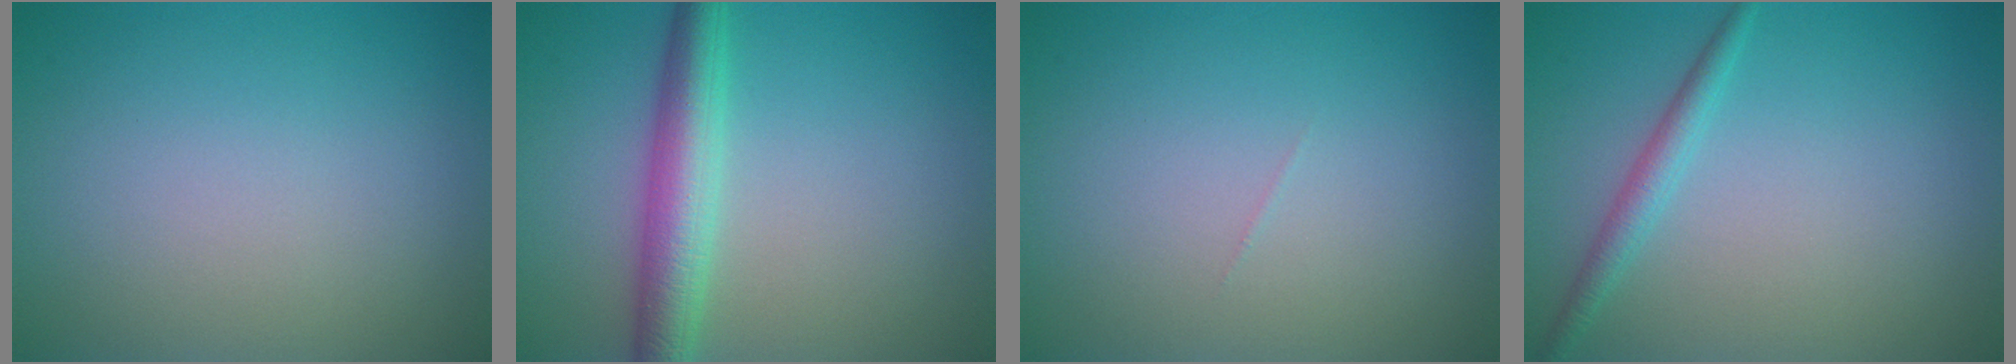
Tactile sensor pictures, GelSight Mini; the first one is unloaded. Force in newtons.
{"total": 4.7, "press": 4.7, "slide": 0.1}
{"total": 0.0}
{"total": 1.8, "press": 1.8, "slide": 0.0}